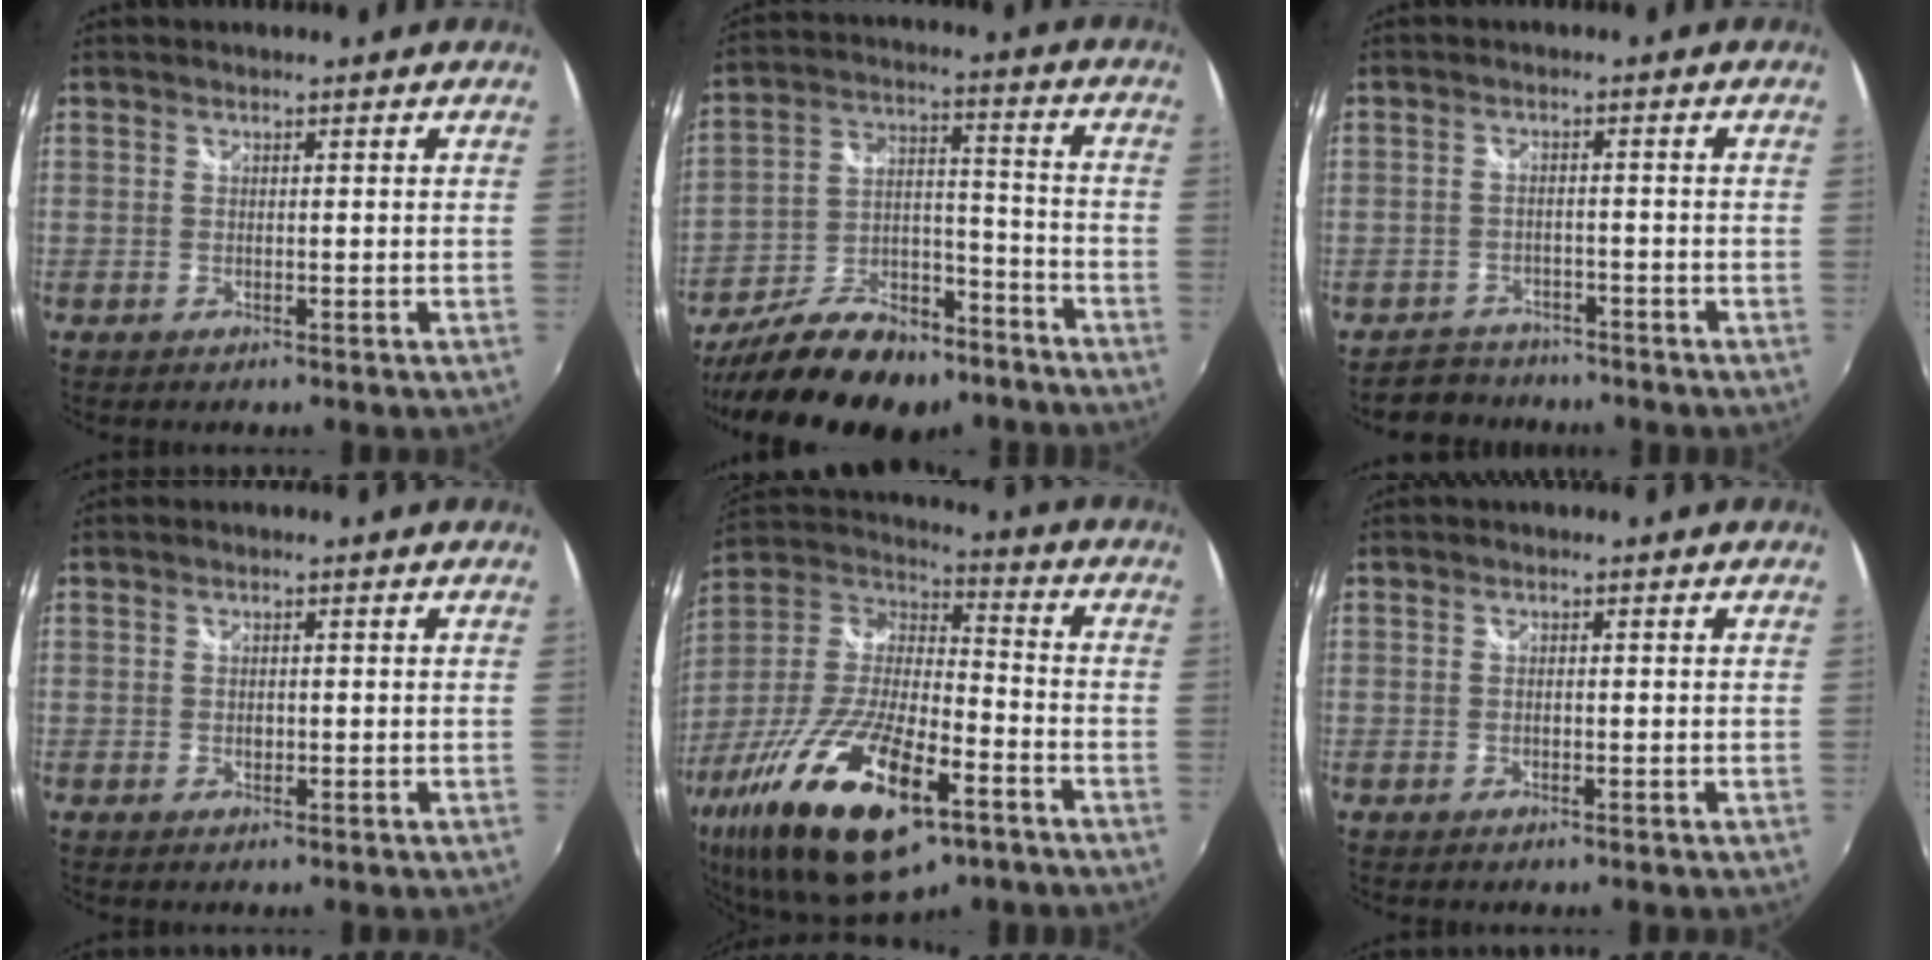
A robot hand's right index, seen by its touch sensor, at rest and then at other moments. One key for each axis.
{"total": 20.9, "fx": -15.5, "fy": 9.7, "fz": 10.2, "tx": -0.202, "ty": 0.016, "tz": -0.234}
{"total": 5.0, "fx": -4.3, "fy": 2.7, "fz": 0.0, "tx": -0.017, "ty": 0.010, "tz": -0.072}
{"total": 0.7, "fx": -0.1, "fy": 0.7, "fz": 0.3, "tx": -0.003, "ty": -0.002, "tz": -0.002}
{"total": 28.9, "fx": -14.4, "fy": 11.5, "fz": 22.2, "tx": -0.449, "ty": -0.052, "tz": -0.248}
{"total": 0.0}